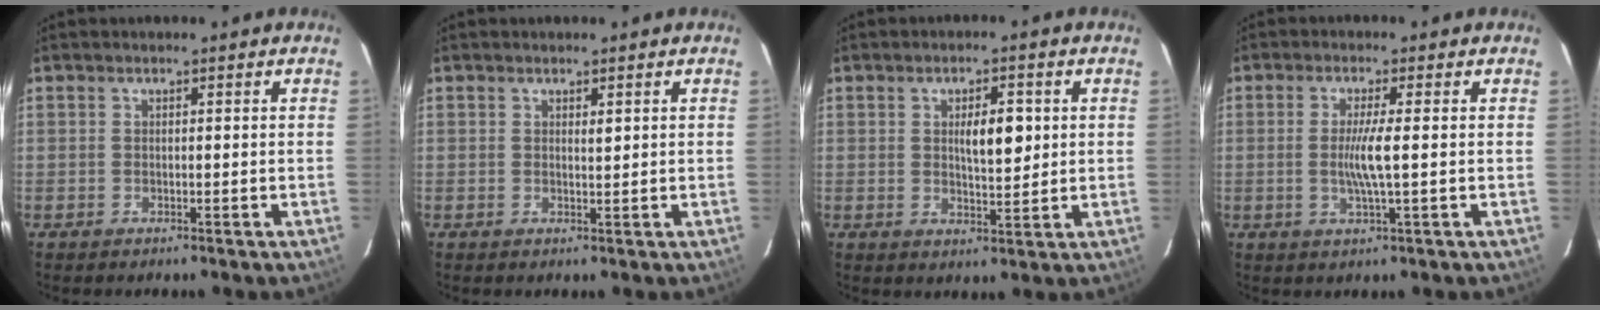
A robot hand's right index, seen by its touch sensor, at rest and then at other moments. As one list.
[{"total": 0.8, "force": [0.4, 0.2, 0.6], "torque": [-0.014, -0.004, 0.008]}, {"total": 5.3, "force": [1.1, 1.7, 4.9], "torque": [-0.076, 0.002, 0.020]}, {"total": 4.5, "force": [-0.1, -0.4, 4.5], "torque": [-0.092, -0.009, -0.004]}]